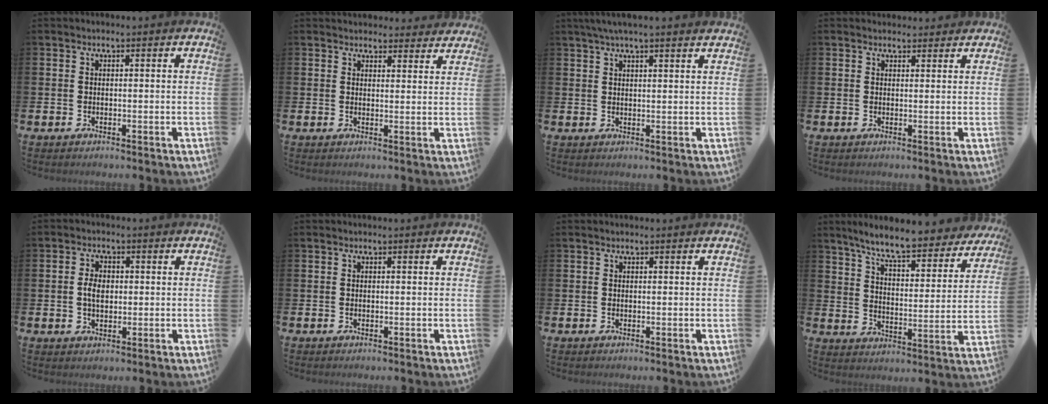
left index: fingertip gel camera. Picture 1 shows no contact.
{"total": 3.1, "force": [3.0, 0.9, -0.2], "torque": [0.009, -0.016, 0.053]}
{"total": 3.3, "force": [2.9, 0.0, 1.6], "torque": [-0.036, -0.003, 0.052]}
{"total": 1.5, "force": [1.4, 0.7, -0.1], "torque": [0.010, -0.001, 0.023]}
{"total": 3.2, "force": [0.2, 2.0, 2.4], "torque": [-0.025, 0.000, -0.002]}
{"total": 0.0}
{"total": 0.0}
{"total": 8.5, "force": [7.8, 0.8, 3.4], "torque": [-0.094, -0.057, 0.131]}